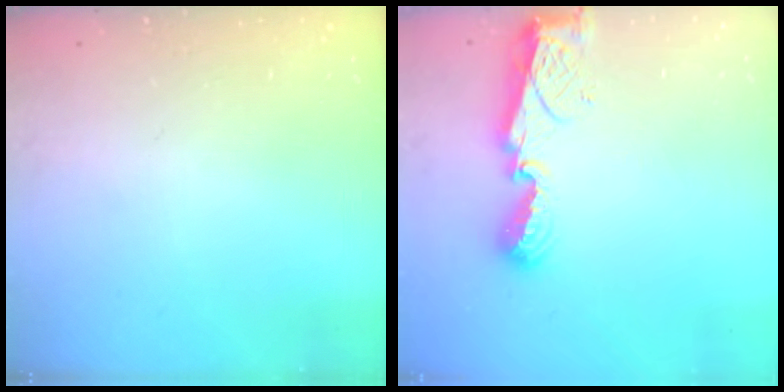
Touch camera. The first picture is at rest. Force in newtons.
{"total": 8.1, "press": 8.1, "slide": 0.9}